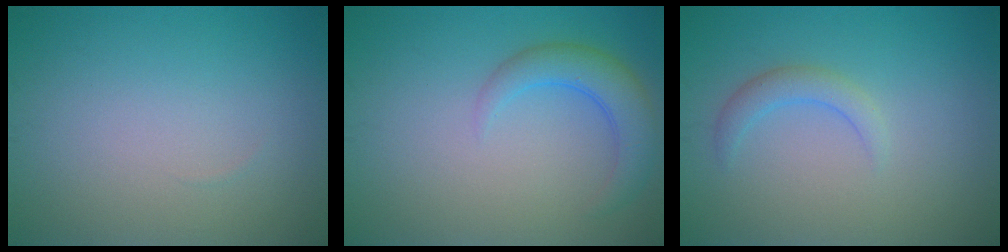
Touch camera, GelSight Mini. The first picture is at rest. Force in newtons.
{"total": 3.7, "press": 3.7, "slide": 0.3}
{"total": 1.8, "press": 1.8, "slide": 0.2}